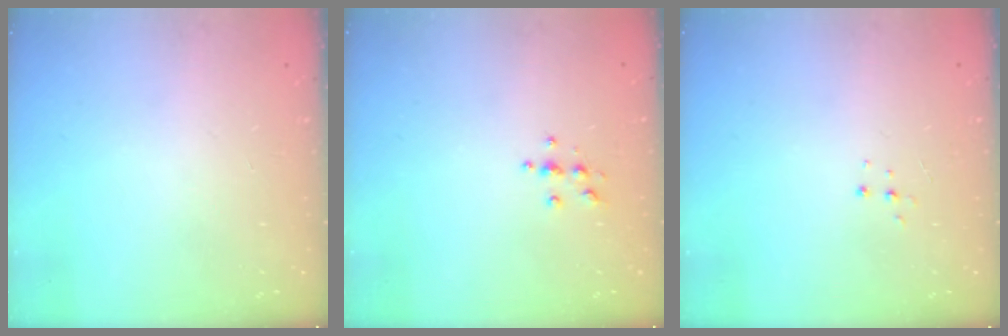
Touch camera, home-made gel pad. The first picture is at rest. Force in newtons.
{"total": 3.9, "press": 3.8, "slide": 0.4}
{"total": 4.2, "press": 4.2, "slide": 0.5}